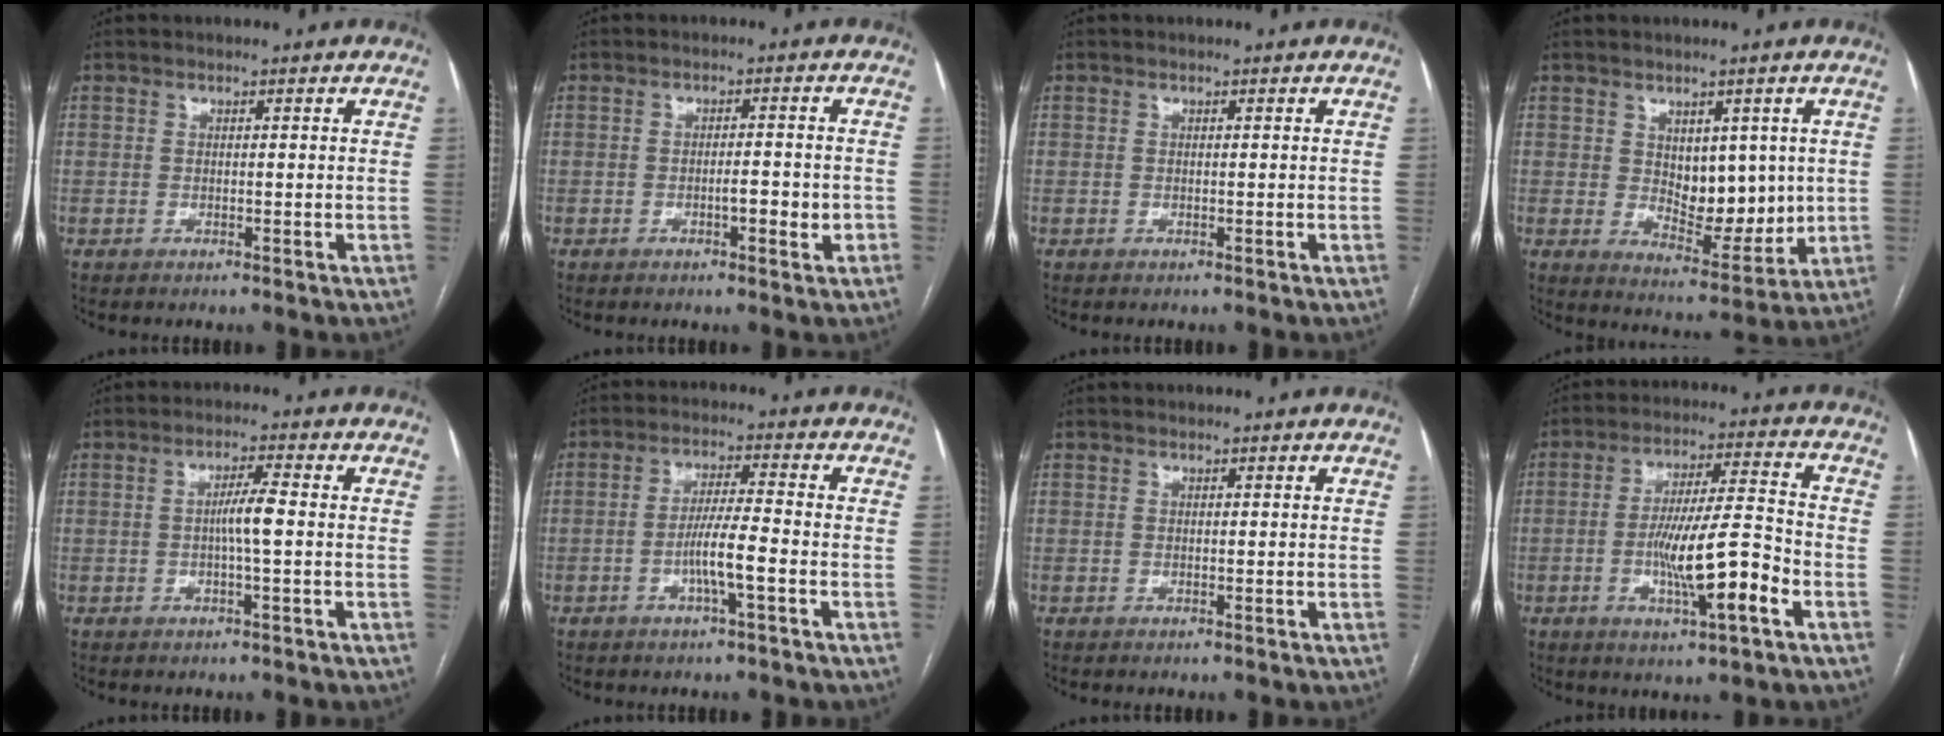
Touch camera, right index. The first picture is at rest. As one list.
[{"total": 3.6, "force": [-1.3, 0.8, 3.3], "torque": [-0.049, 0.003, -0.018]}, {"total": 0.0}, {"total": 9.0, "force": [1.2, 5.0, 7.3], "torque": [-0.108, -0.006, 0.037]}, {"total": 3.8, "force": [-0.4, 0.0, 3.8], "torque": [-0.067, 0.003, -0.007]}, {"total": 5.9, "force": [-2.2, 0.0, 5.4], "torque": [-0.106, 0.004, -0.041]}, {"total": 0.0}, {"total": 12.5, "force": [-4.0, 1.1, 11.8], "torque": [-0.202, 0.001, -0.067]}]